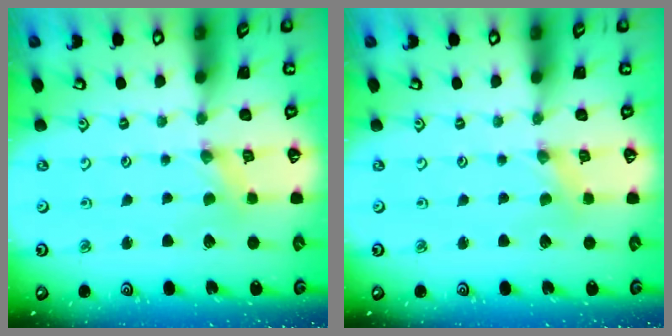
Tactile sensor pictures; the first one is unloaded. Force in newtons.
{"total": 0.0}